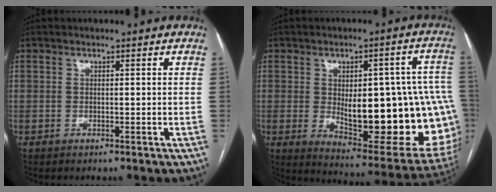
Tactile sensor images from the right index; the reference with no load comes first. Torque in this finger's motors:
{"motor_torque": [2.14, 0.00, 0.90, 0.19]}